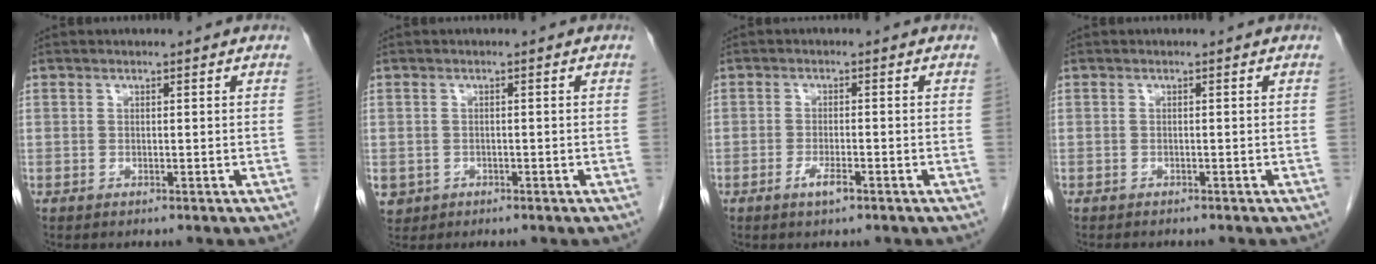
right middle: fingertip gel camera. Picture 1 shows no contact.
{"total": 3.1, "force": [-1.3, 2.7, 0.5], "torque": [-0.008, 0.003, -0.018]}
{"total": 2.5, "force": [-1.5, 0.4, 2.0], "torque": [-0.038, -0.001, -0.027]}
{"total": 2.0, "force": [-1.8, 0.7, 0.7], "torque": [-0.016, -0.004, -0.021]}